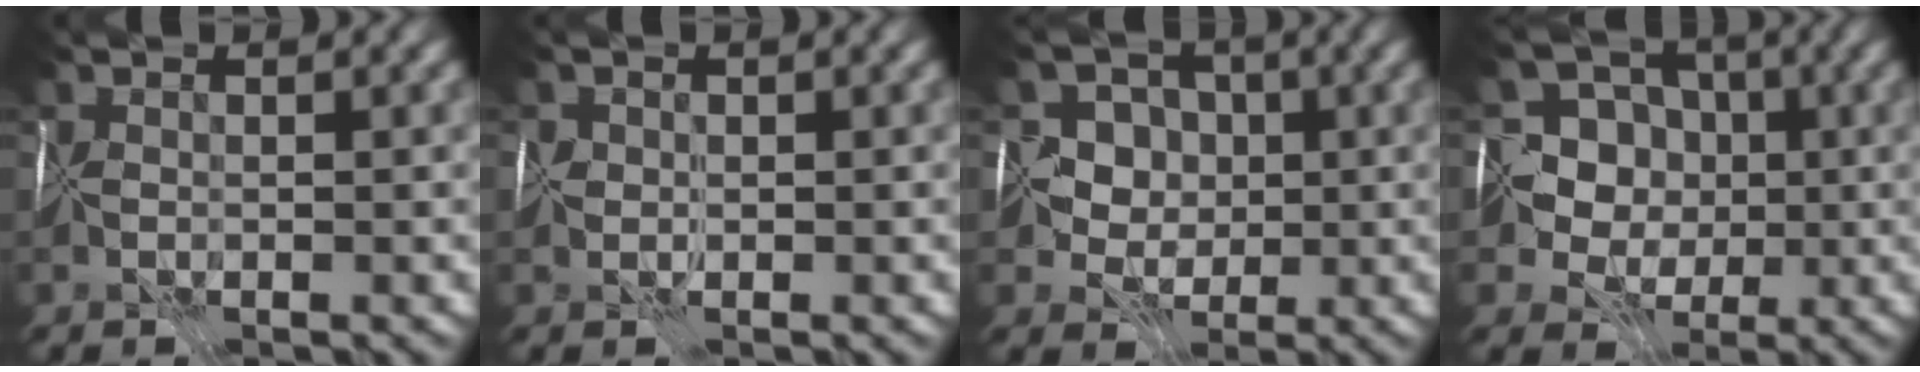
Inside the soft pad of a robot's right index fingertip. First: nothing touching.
{"total": 0.8, "force": [0.0, 0.8, 0.1], "torque": [0.004, 0.004, -0.004]}
{"total": 4.6, "force": [0.9, 4.3, 1.4], "torque": [0.004, 0.018, -0.013]}
{"total": 8.9, "force": [0.1, 8.4, 2.9], "torque": [-0.055, 0.036, -0.033]}